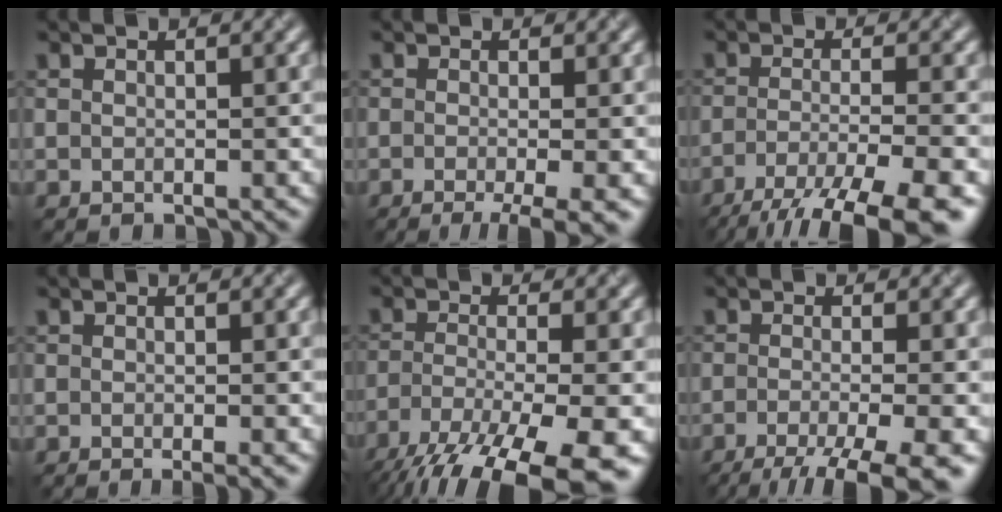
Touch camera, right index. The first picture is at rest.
{"total": 5.7, "force": [-2.6, 1.7, 4.8], "torque": [-0.060, -0.003, -0.040]}
{"total": 10.0, "force": [-6.8, 2.3, 6.9], "torque": [-0.110, -0.015, -0.107]}
{"total": 2.2, "force": [-0.7, 0.8, 1.9], "torque": [-0.017, -0.003, -0.012]}
{"total": 13.1, "force": [-8.8, 3.8, 8.8], "torque": [-0.175, -0.040, -0.134]}
{"total": 8.9, "force": [-5.2, 2.4, 6.8], "torque": [-0.090, -0.022, -0.078]}